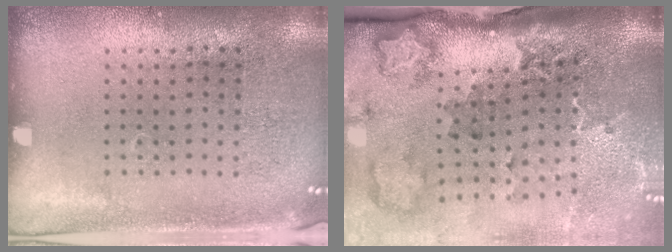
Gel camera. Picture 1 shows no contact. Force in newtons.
{"total": 3.1, "press": 2.1, "slide": 2.3}